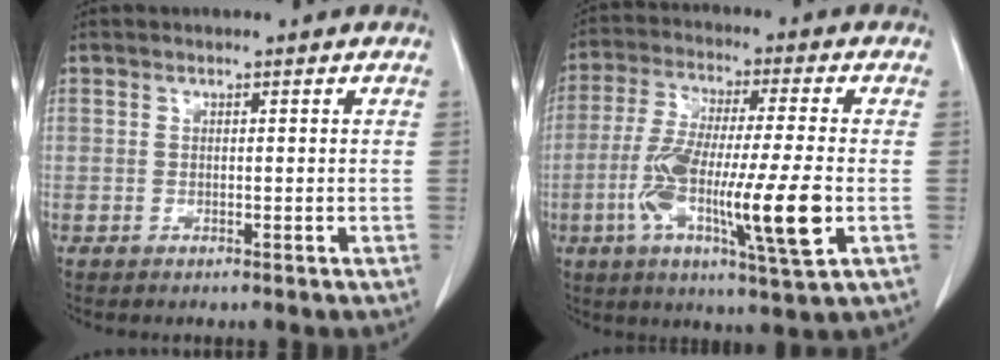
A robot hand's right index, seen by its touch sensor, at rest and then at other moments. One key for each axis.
{"total": 15.7, "fx": -3.8, "fy": 1.0, "fz": 15.2, "tx": -0.283, "ty": -0.017, "tz": -0.067}